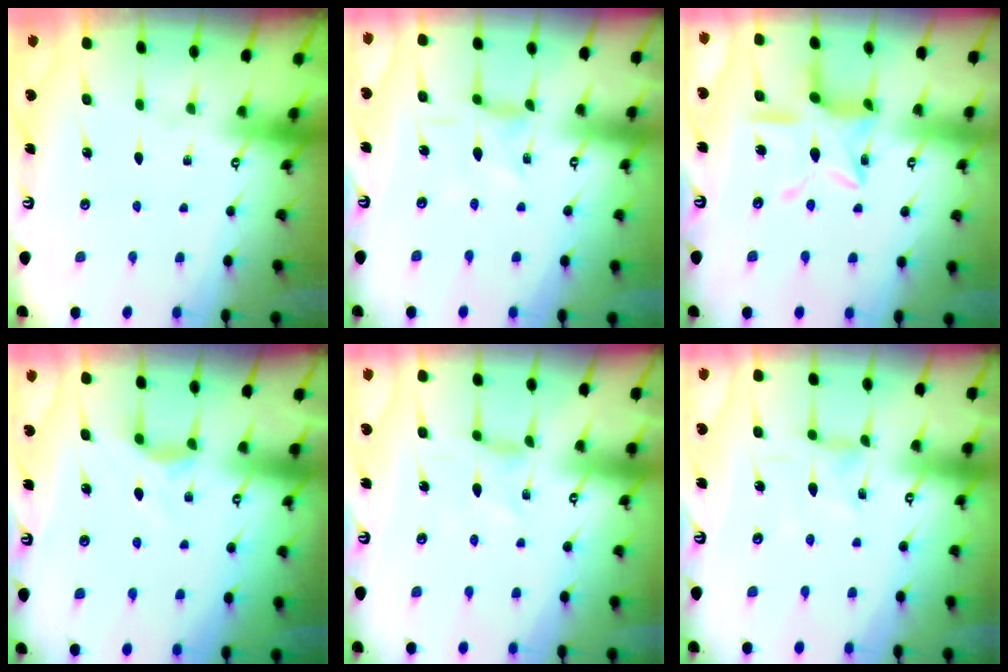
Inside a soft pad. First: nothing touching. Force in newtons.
{"total": 2.7, "press": 2.6, "slide": 0.6}
{"total": 12.6, "press": 12.6, "slide": 0.8}
{"total": 3.9, "press": 3.8, "slide": 0.5}
{"total": 0.0}
{"total": 1.2, "press": 1.2, "slide": 0.4}